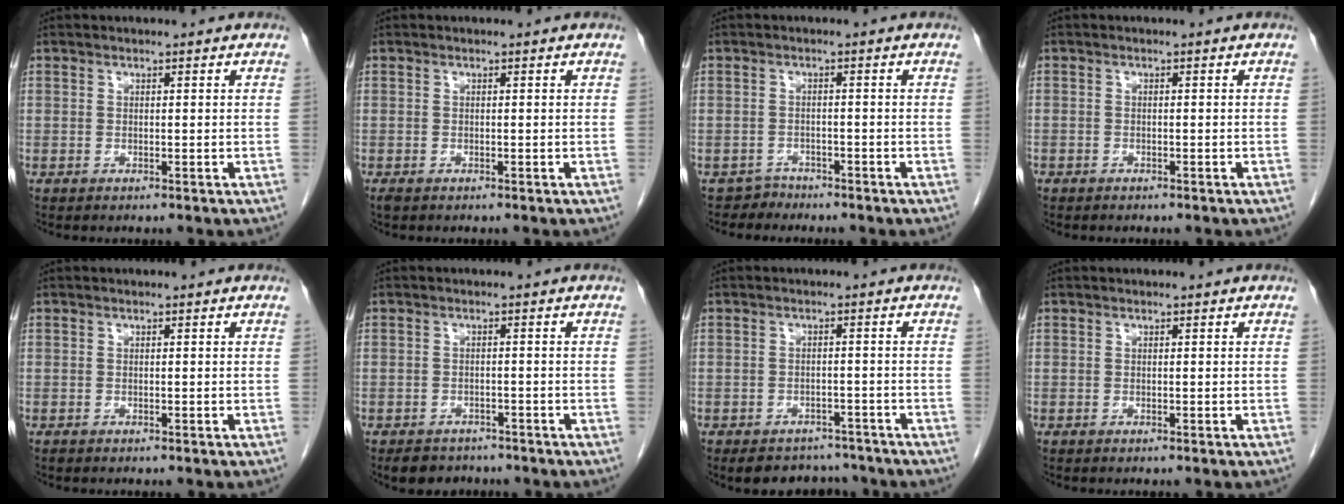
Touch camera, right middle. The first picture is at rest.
{"total": 0.6, "force": [-0.4, 0.3, 0.3], "torque": [-0.011, -0.001, -0.006]}
{"total": 1.9, "force": [-1.6, 0.7, -0.8], "torque": [0.015, 0.001, -0.028]}
{"total": 0.6, "force": [-0.5, 0.4, 0.1], "torque": [-0.007, 0.001, -0.010]}
{"total": 0.0}
{"total": 4.2, "force": [-3.5, 2.3, 0.6], "torque": [-0.008, 0.003, -0.050]}
{"total": 6.5, "force": [-5.7, 2.9, 0.8], "torque": [0.006, 0.008, -0.075]}
{"total": 0.0}